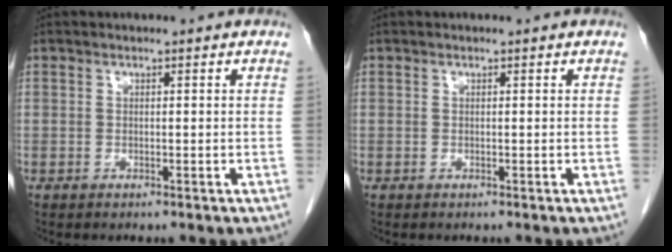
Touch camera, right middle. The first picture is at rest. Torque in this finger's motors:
{"motor_torque": [-0.02, 0.02, 0.00, -0.01]}